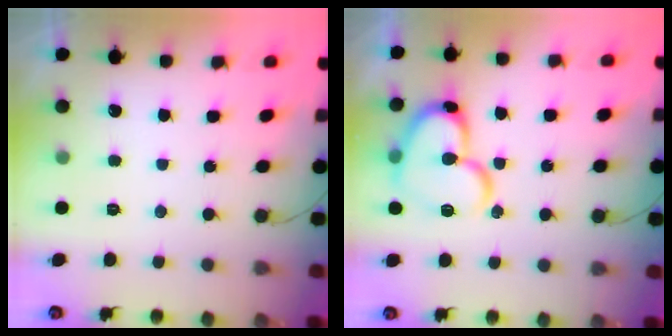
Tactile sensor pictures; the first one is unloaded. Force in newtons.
{"total": 16.5, "press": 16.4, "slide": 2.0}